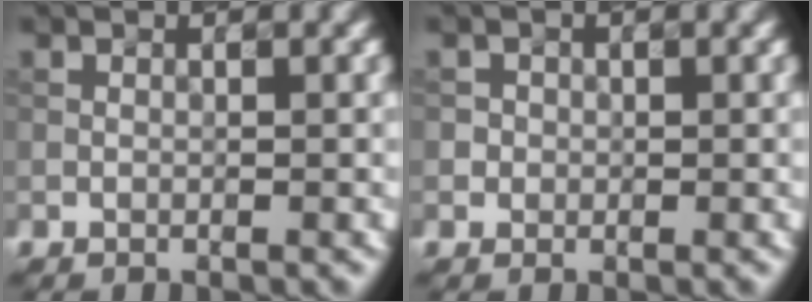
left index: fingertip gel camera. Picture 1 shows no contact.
{"total": 1.1, "force": [0.1, 1.1, 0.2], "torque": [0.003, -0.003, 0.004]}